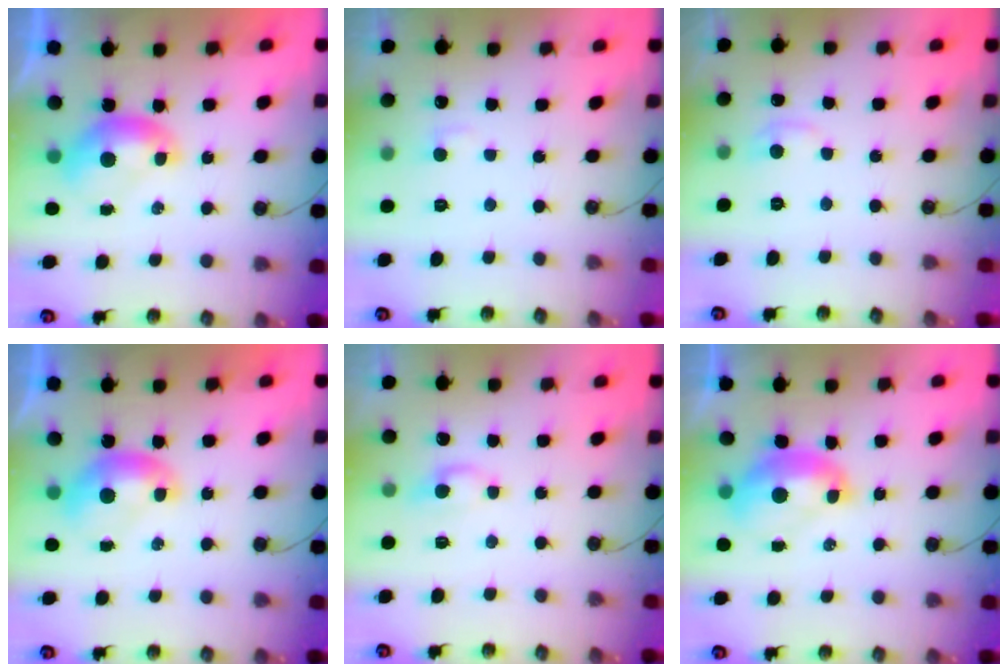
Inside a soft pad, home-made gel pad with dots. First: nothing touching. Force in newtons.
{"total": 2.5, "press": 2.4, "slide": 0.5}
{"total": 1.0, "press": 0.2, "slide": 1.0}
{"total": 0.0}
{"total": 0.6, "press": 0.4, "slide": 0.4}
{"total": 2.6, "press": 2.5, "slide": 0.6}